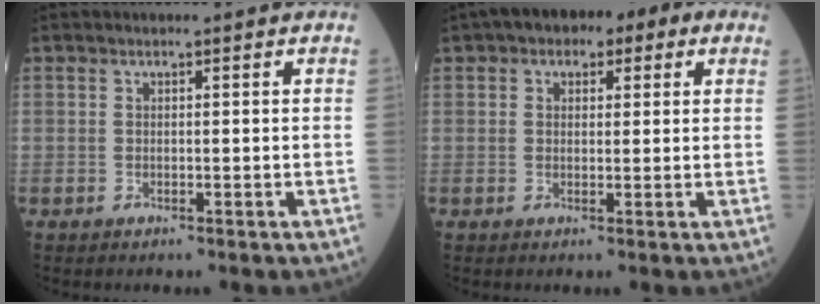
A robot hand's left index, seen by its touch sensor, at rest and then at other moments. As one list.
[{"total": 7.8, "force": [3.7, 3.9, 5.7], "torque": [-0.078, 0.036, 0.048]}]